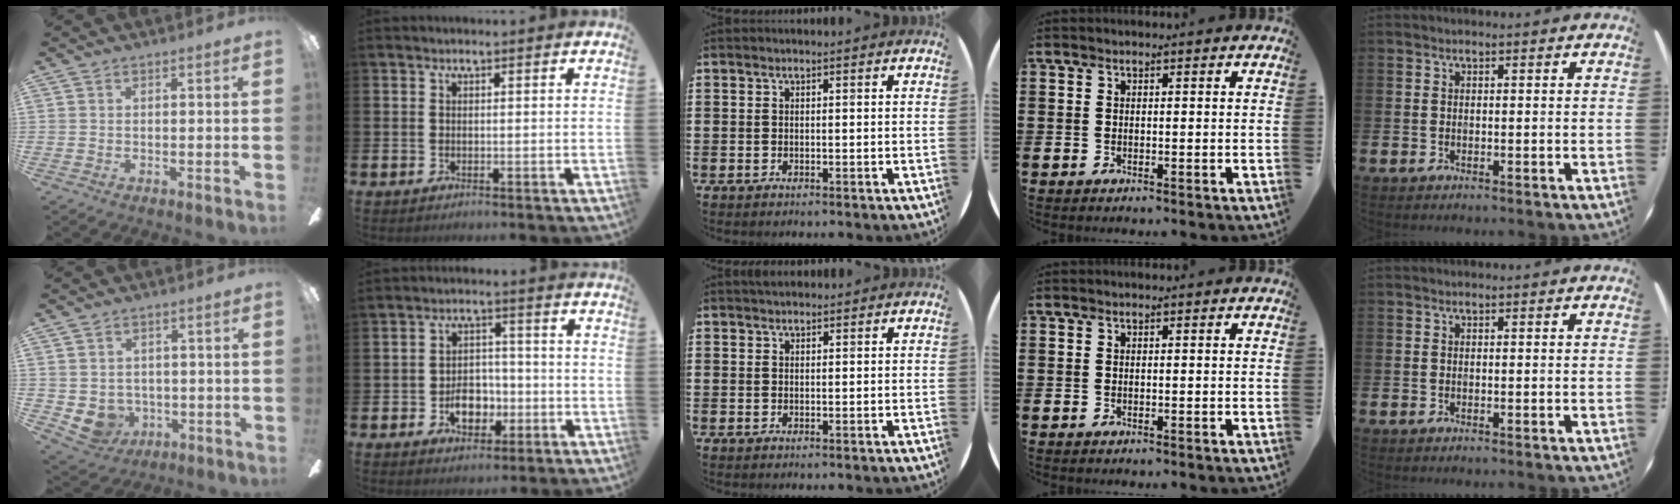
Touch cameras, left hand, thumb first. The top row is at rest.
{"thumb": {"total": 5.6, "force": [-0.5, 5.3, 1.8], "torque": [-0.063, -0.005, -0.007]}, "index": {"total": 5.1, "force": [-1.7, 3.7, 3.0], "torque": [-0.041, 0.003, -0.037]}, "middle": {"total": 0.8, "force": [0.8, 0.2, 0.0], "torque": [-0.001, 0.001, 0.016]}}